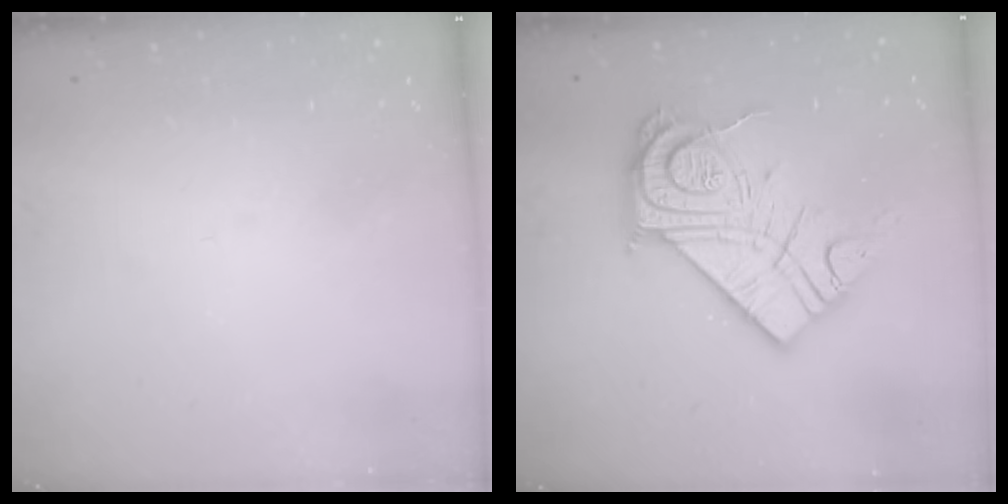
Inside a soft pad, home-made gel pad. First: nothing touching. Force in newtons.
{"total": 20.7, "press": 20.7, "slide": 1.7}